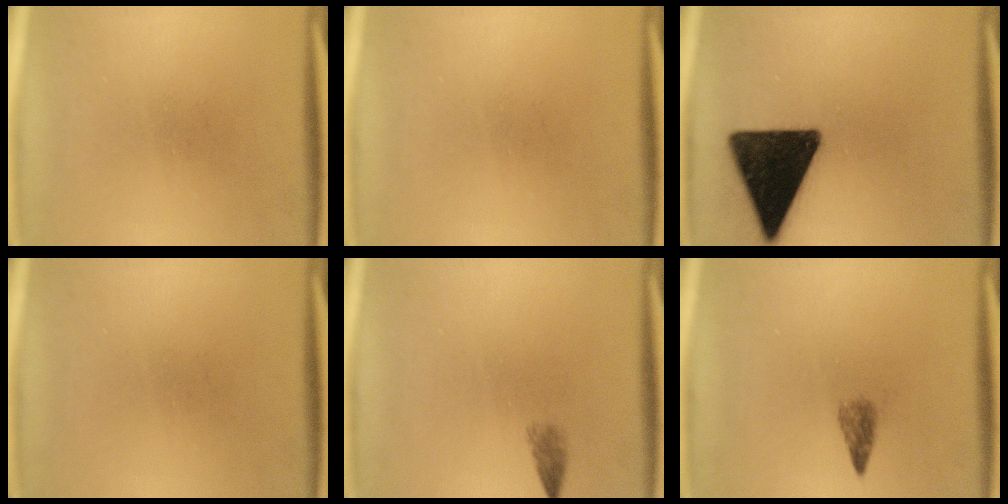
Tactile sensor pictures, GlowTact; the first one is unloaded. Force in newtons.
{"total": 0.0}
{"total": 17.5}
{"total": 0.0}
{"total": 1.3}
{"total": 1.8}